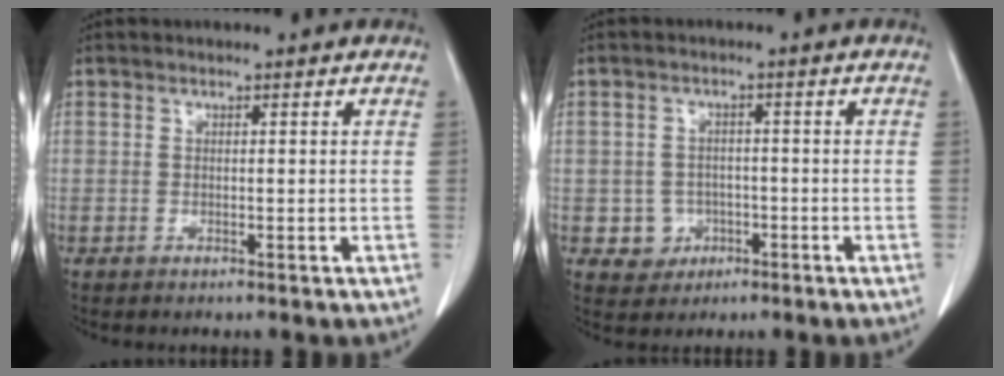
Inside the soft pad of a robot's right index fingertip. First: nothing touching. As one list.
[{"total": 3.9, "force": [-1.3, 3.7, 0.3], "torque": [0.006, 0.012, -0.011]}]